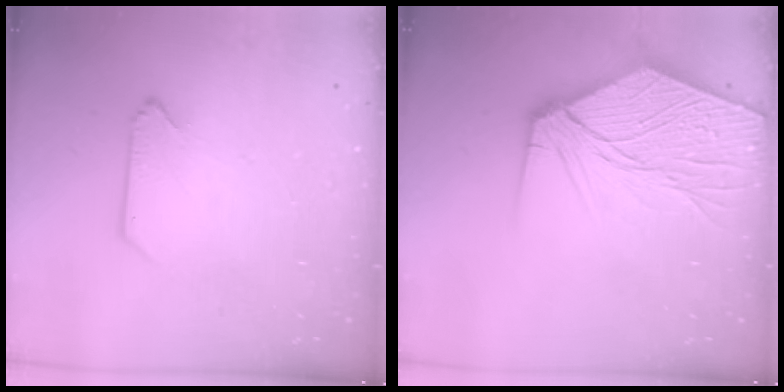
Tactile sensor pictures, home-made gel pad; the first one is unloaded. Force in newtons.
{"total": 15.1, "press": 14.9, "slide": 2.6}